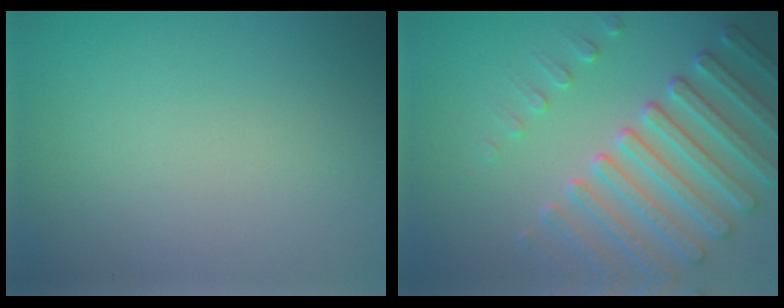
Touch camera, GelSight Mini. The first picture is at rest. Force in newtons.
{"total": 5.2, "press": 5.0, "slide": 1.4}